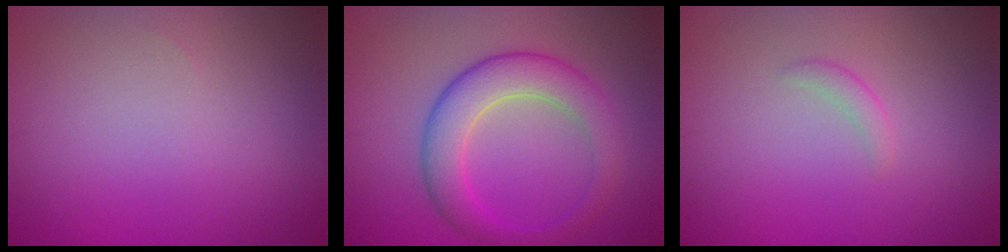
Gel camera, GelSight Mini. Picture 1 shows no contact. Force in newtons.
{"total": 5.2, "press": 5.2, "slide": 0.2}
{"total": 1.0, "press": 1.0, "slide": 0.0}